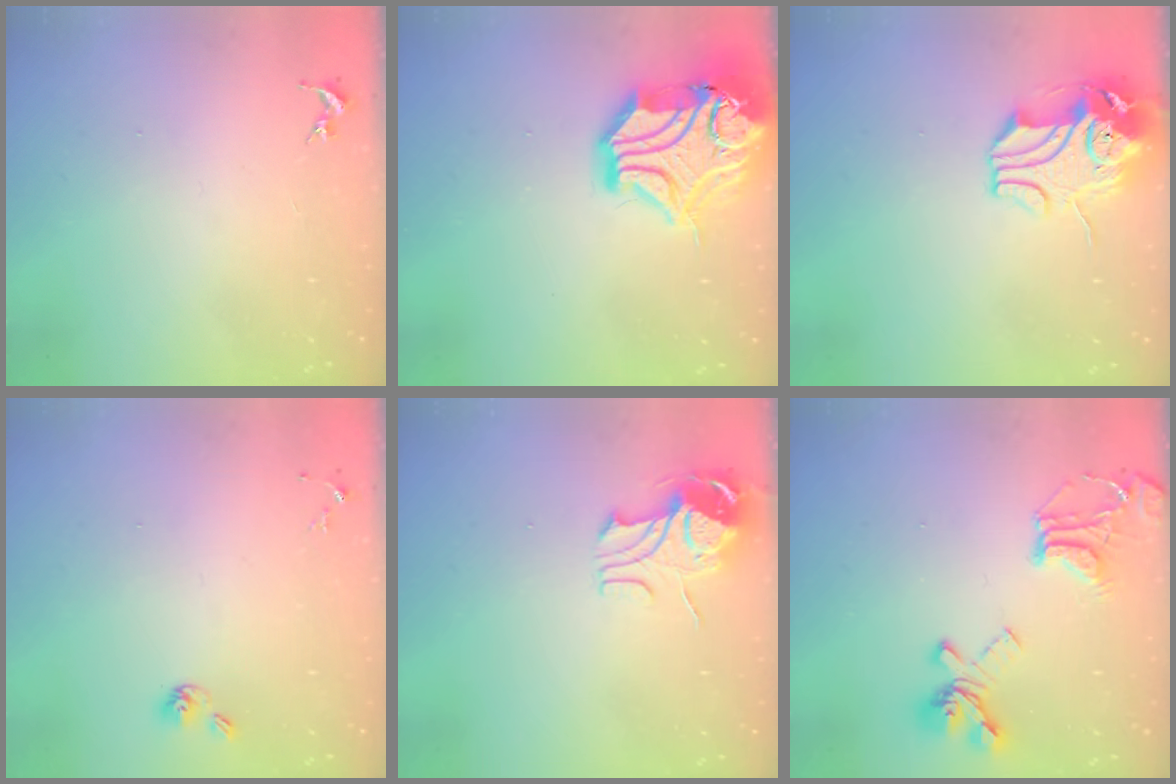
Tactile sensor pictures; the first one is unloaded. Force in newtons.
{"total": 21.7, "press": 21.5, "slide": 2.9}
{"total": 11.8, "press": 11.6, "slide": 2.0}
{"total": 5.5, "press": 5.0, "slide": 2.2}
{"total": 9.8, "press": 9.7, "slide": 1.1}
{"total": 20.9, "press": 20.8, "slide": 2.1}